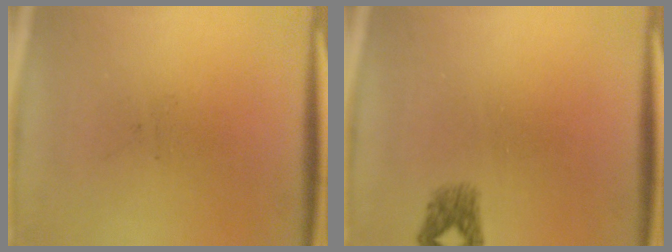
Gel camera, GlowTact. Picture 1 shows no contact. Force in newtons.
{"total": 1.8}